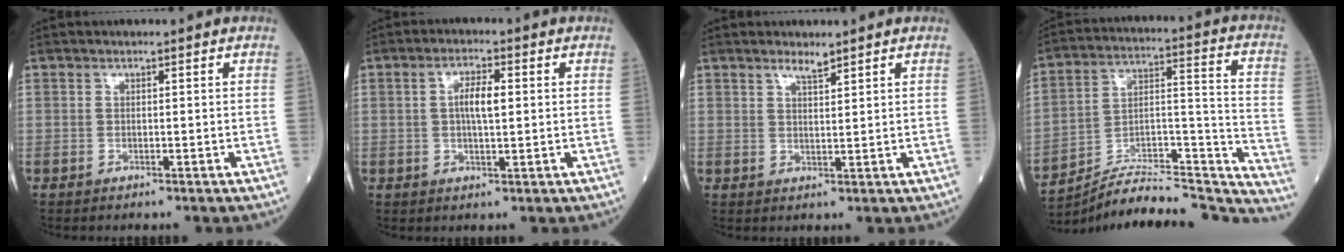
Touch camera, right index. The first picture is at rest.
{"total": 4.3, "force": [0.6, 1.1, 4.1], "torque": [-0.076, 0.007, 0.009]}
{"total": 2.0, "force": [1.8, 0.1, 1.0], "torque": [-0.021, -0.003, 0.033]}
{"total": 24.8, "force": [-23.7, 2.7, 6.8], "torque": [-0.067, 0.045, -0.354]}